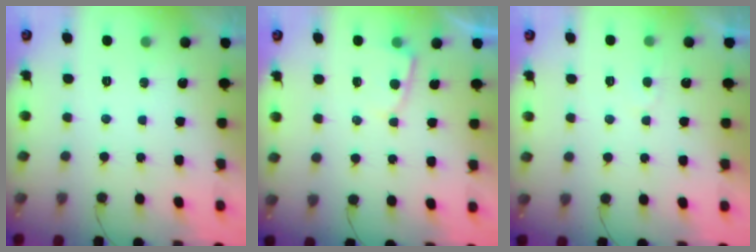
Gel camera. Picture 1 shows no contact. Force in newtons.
{"total": 2.6, "press": 2.6, "slide": 0.2}
{"total": 3.4, "press": 3.3, "slide": 0.4}